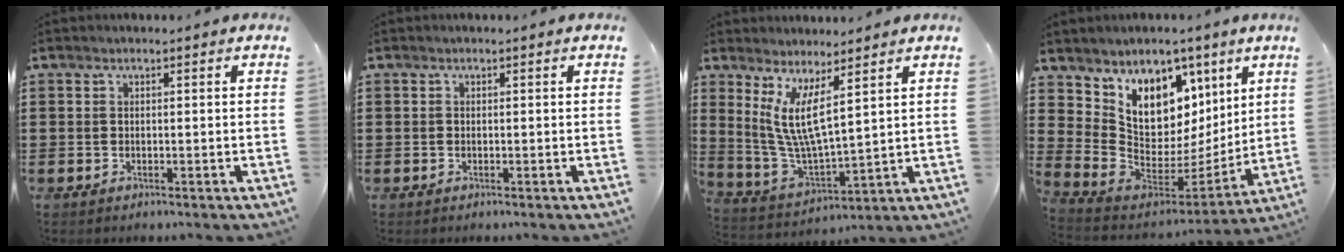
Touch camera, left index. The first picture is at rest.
{"total": 0.0}
{"total": 8.2, "force": [4.0, 1.6, 6.9], "torque": [-0.166, -0.027, 0.067]}
{"total": 9.3, "force": [5.3, 6.9, 3.1], "torque": [-0.086, -0.056, 0.109]}